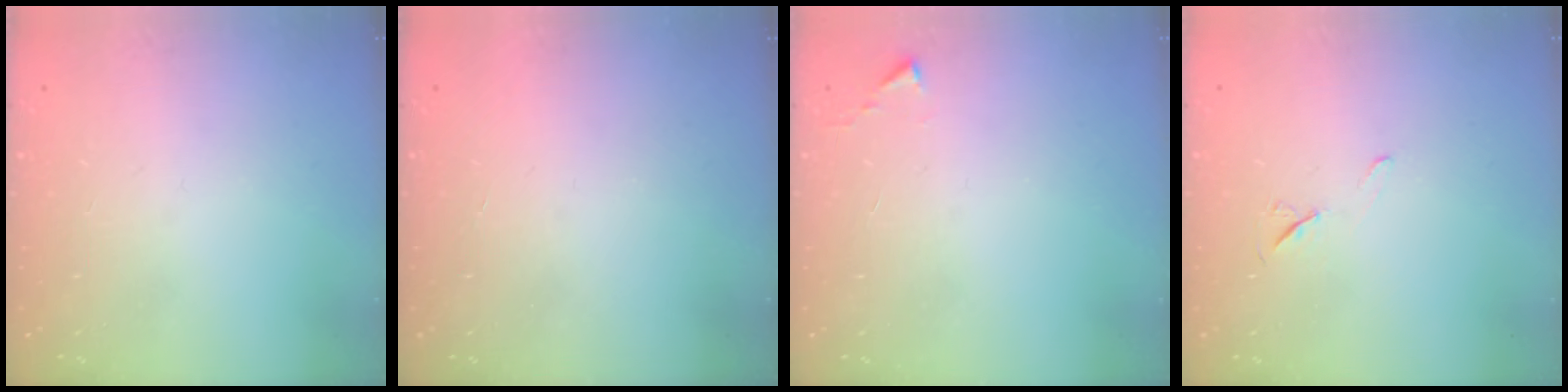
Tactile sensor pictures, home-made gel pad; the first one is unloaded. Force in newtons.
{"total": 1.6, "press": 1.5, "slide": 0.1}
{"total": 2.7, "press": 2.7, "slide": 0.5}
{"total": 5.7, "press": 5.2, "slide": 2.4}